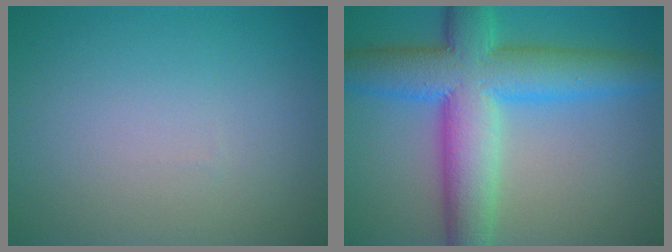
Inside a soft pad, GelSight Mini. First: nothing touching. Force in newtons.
{"total": 10.7, "press": 10.7, "slide": 0.1}